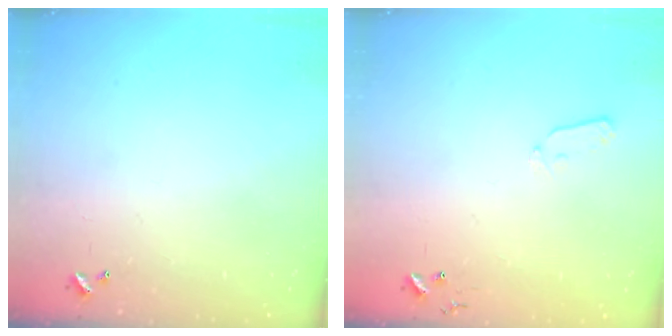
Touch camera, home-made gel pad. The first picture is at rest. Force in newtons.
{"total": 6.0, "press": 5.9, "slide": 1.0}